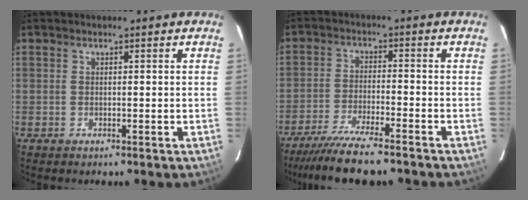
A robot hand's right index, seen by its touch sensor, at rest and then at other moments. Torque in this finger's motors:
{"motor_torque": [1.11, -1.03, 0.48, 0.09]}